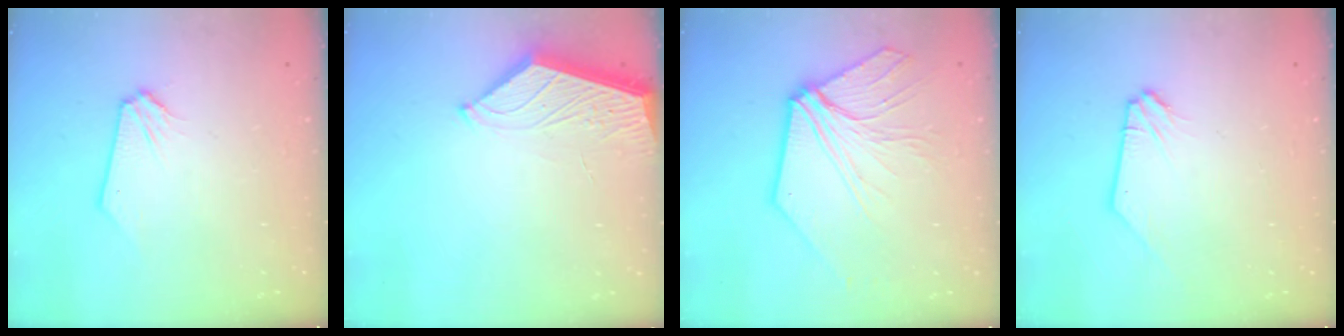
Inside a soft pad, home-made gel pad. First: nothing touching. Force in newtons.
{"total": 4.0, "press": 3.9, "slide": 0.4}
{"total": 10.6, "press": 10.6, "slide": 1.0}
{"total": 0.8, "press": 0.7, "slide": 0.1}